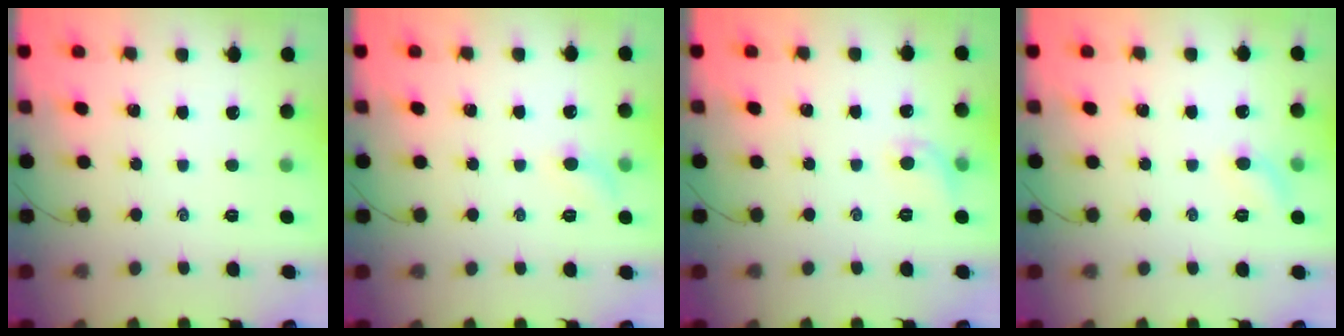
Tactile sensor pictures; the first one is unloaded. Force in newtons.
{"total": 5.4, "press": 5.2, "slide": 1.7}
{"total": 5.9, "press": 5.7, "slide": 1.5}
{"total": 6.3, "press": 5.9, "slide": 2.0}